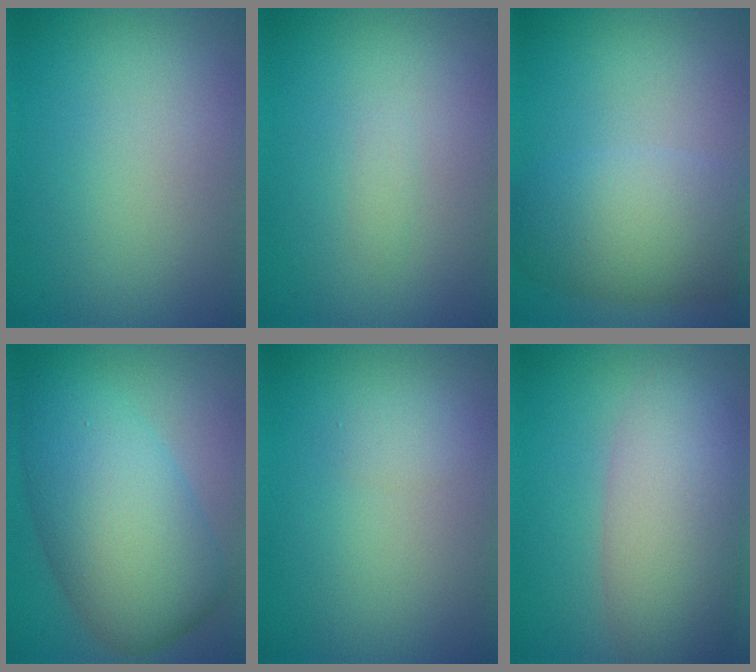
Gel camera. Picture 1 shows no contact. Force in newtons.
{"total": 0.5, "press": 0.5, "slide": 0.0}
{"total": 6.7, "press": 6.6, "slide": 0.3}
{"total": 9.6, "press": 9.6, "slide": 0.2}
{"total": 0.9, "press": 0.9, "slide": 0.0}
{"total": 7.2, "press": 7.2, "slide": 0.7}